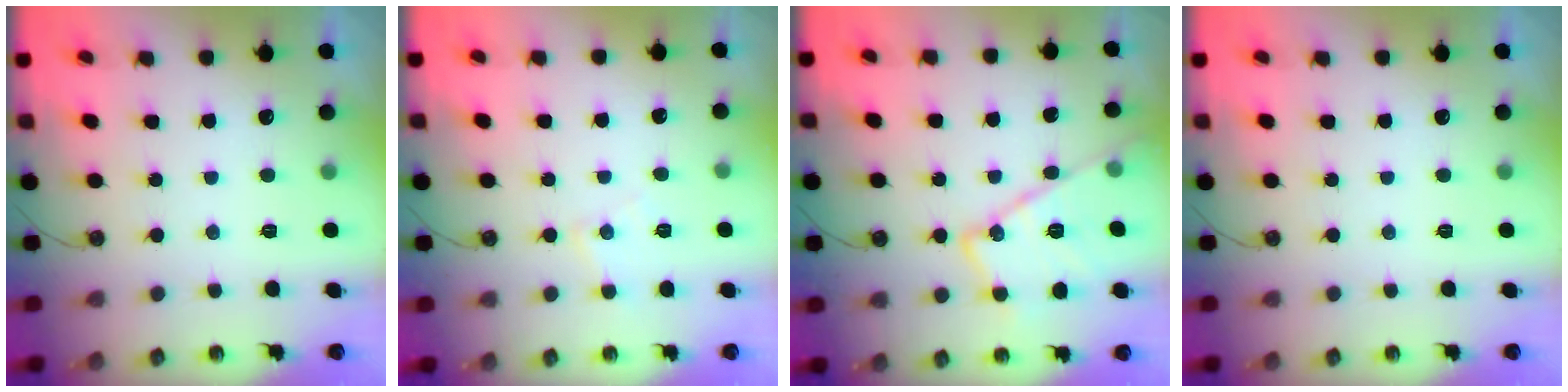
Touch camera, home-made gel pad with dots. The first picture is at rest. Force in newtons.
{"total": 5.5, "press": 5.5, "slide": 0.3}
{"total": 16.9, "press": 16.8, "slide": 1.0}
{"total": 0.0}